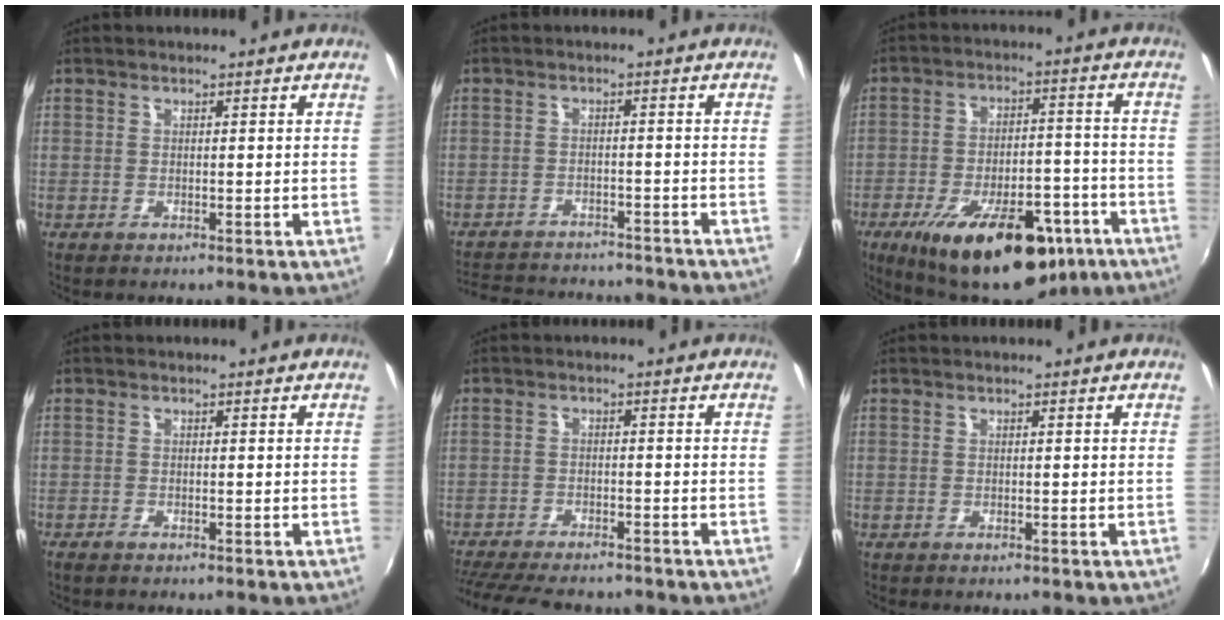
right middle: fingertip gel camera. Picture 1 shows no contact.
{"total": 15.4, "force": [-13.7, 4.2, 5.5], "torque": [-0.126, 0.000, -0.192]}
{"total": 21.7, "force": [-13.4, 9.0, 14.6], "torque": [-0.248, -0.021, -0.184]}
{"total": 1.3, "force": [-1.1, 0.3, 0.5], "torque": [-0.013, -0.005, -0.023]}
{"total": 14.1, "force": [-12.1, 3.8, 6.1], "torque": [-0.141, -0.026, -0.190]}
{"total": 0.0}